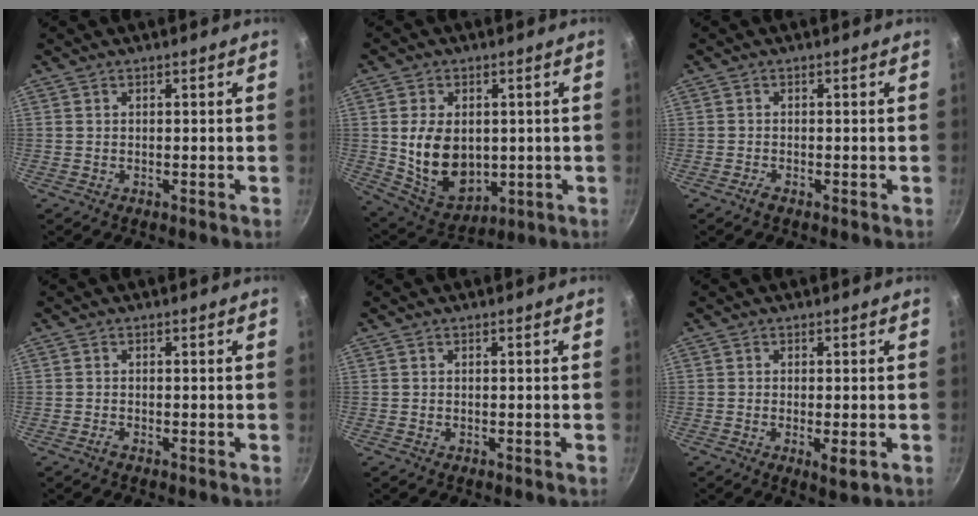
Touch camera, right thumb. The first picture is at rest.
{"total": 13.4, "force": [0.4, 9.5, 9.4], "torque": [-0.139, -0.019, 0.031]}
{"total": 1.2, "force": [-0.9, 0.3, 0.7], "torque": [-0.020, 0.006, -0.021]}
{"total": 0.8, "force": [-0.6, 0.2, 0.5], "torque": [-0.014, 0.002, -0.017]}
{"total": 0.0}
{"total": 3.6, "force": [-1.1, 1.1, 3.3], "torque": [-0.063, -0.009, -0.018]}